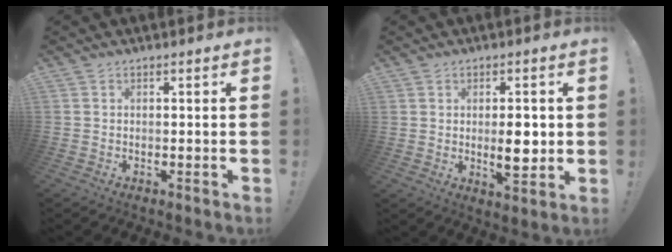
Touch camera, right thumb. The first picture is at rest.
{"total": 6.9, "force": [0.6, 4.9, 4.8], "torque": [-0.057, -0.004, 0.009]}